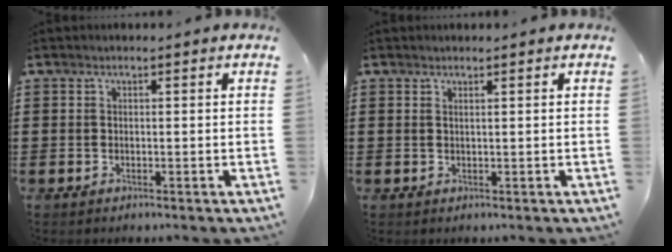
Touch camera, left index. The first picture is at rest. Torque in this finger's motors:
{"motor_torque": [-0.04, 0.02, -0.01, -0.01]}